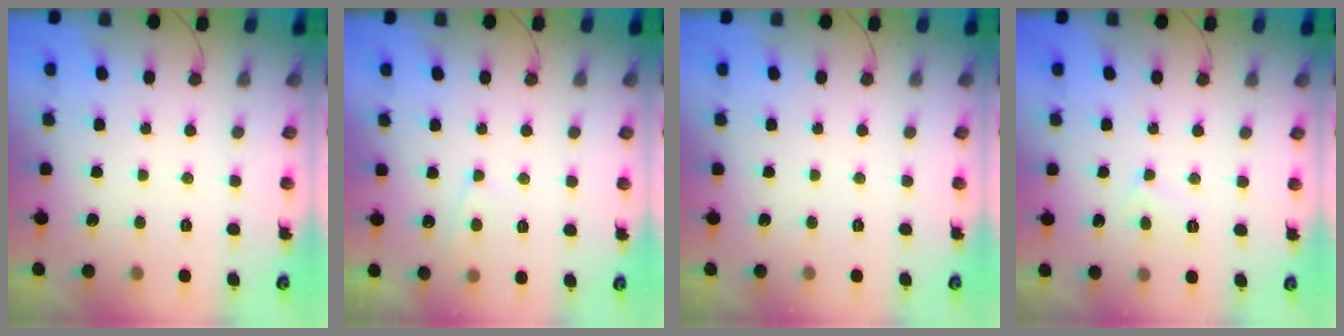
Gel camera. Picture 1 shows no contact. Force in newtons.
{"total": 3.4, "press": 3.3, "slide": 0.5}
{"total": 0.0}
{"total": 3.2, "press": 3.2, "slide": 0.3}